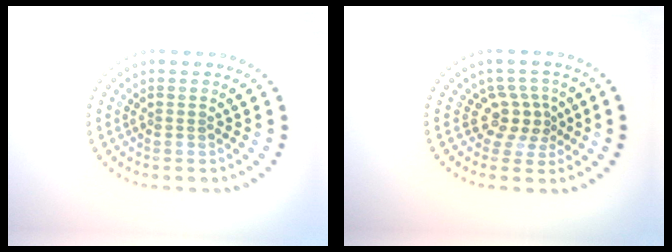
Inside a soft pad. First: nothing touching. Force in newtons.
{"total": 2.8, "press": 2.1, "slide": 1.9}